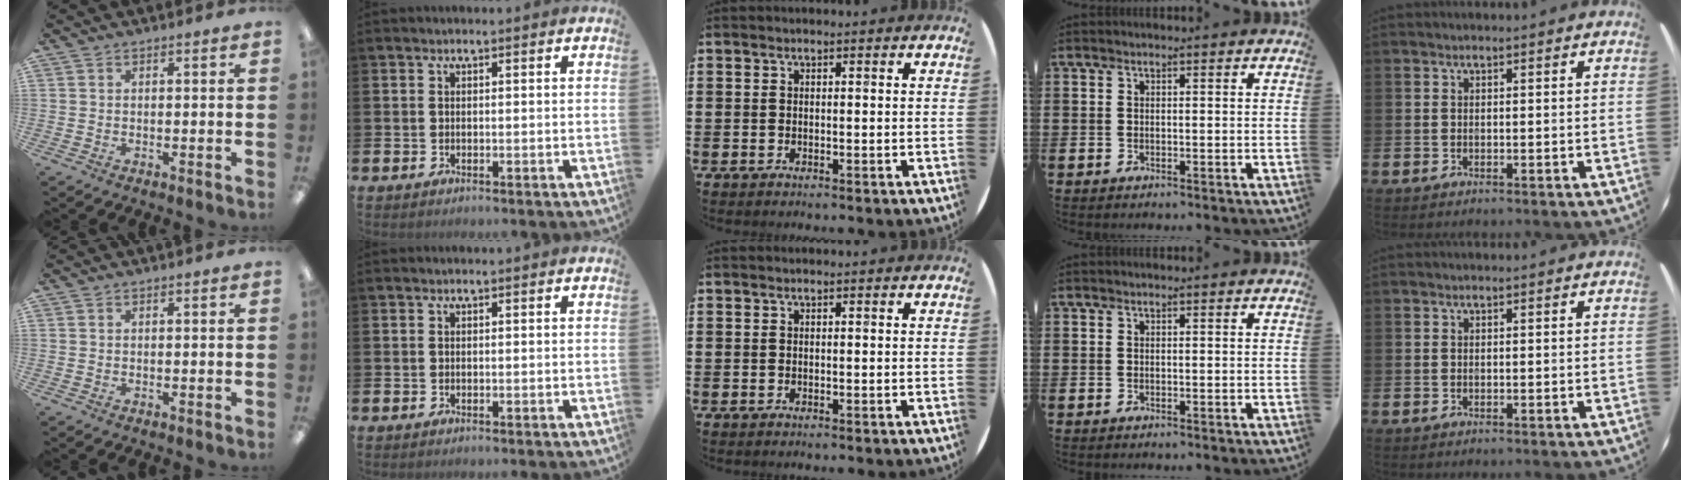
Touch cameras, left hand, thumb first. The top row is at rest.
{}